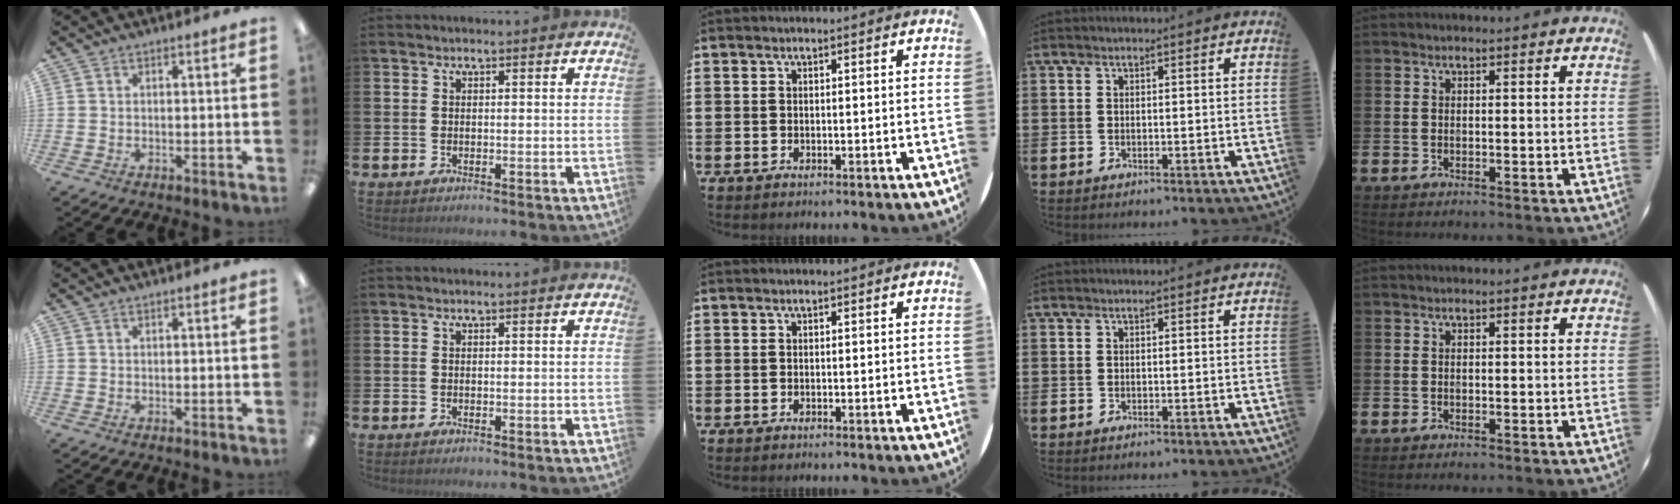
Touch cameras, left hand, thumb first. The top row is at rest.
{}